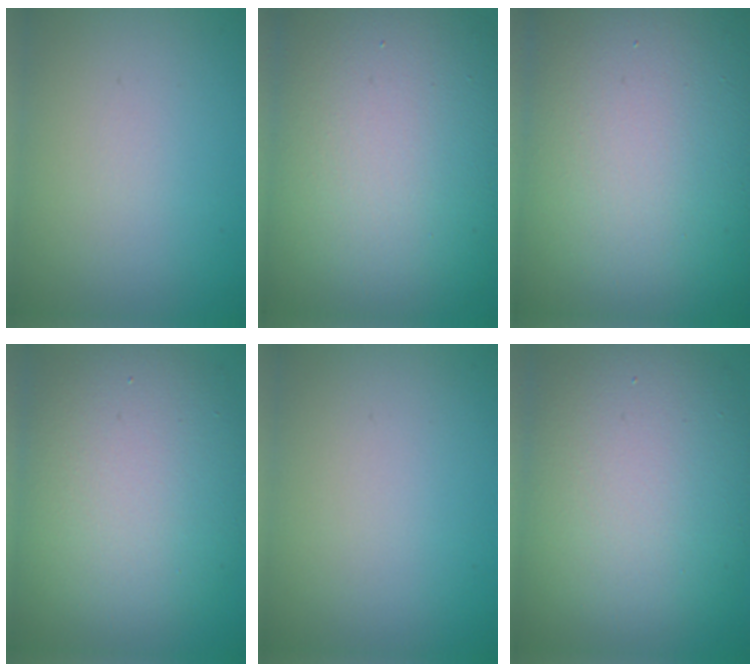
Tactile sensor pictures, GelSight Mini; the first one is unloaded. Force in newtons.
{"total": 17.5, "press": 17.5, "slide": 0.8}
{"total": 23.5, "press": 23.4, "slide": 1.6}
{"total": 10.5, "press": 10.5, "slide": 0.5}
{"total": 0.0}
{"total": 12.0, "press": 12.0, "slide": 0.5}